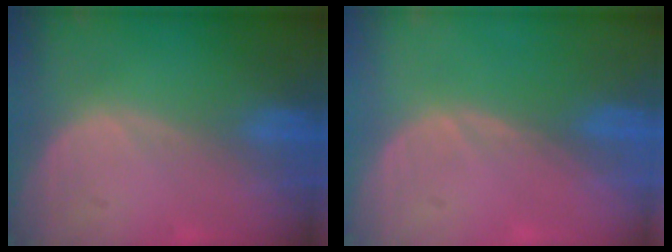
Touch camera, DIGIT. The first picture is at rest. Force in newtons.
{"total": 0.6, "press": 0.4, "slide": 0.4}